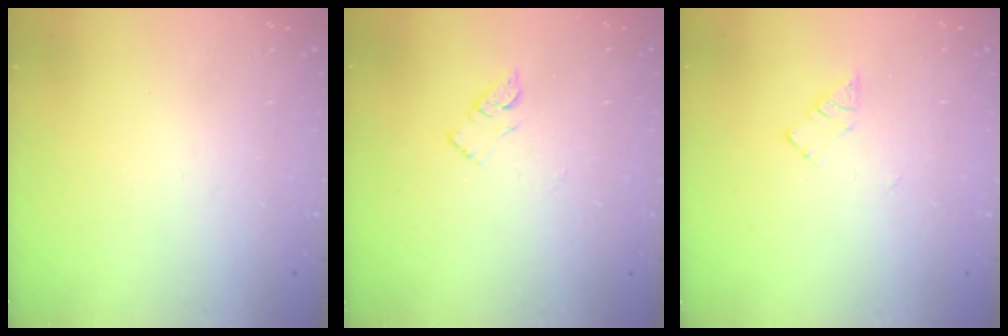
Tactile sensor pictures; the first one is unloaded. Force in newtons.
{"total": 5.1, "press": 5.1, "slide": 0.5}
{"total": 4.9, "press": 4.9, "slide": 0.7}